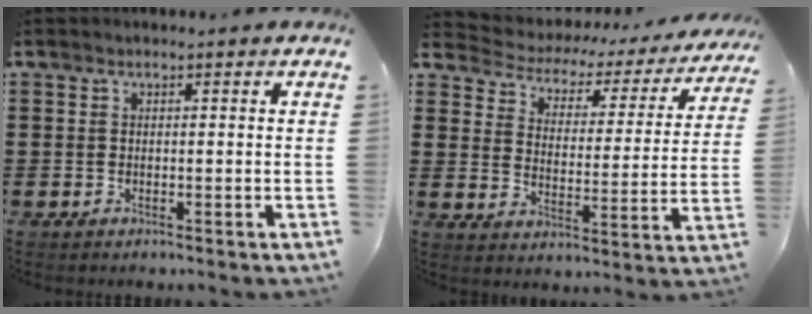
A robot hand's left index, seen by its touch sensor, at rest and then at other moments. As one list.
[{"total": 2.5, "force": [2.1, 1.2, 0.5], "torque": [-0.030, -0.022, 0.023]}]